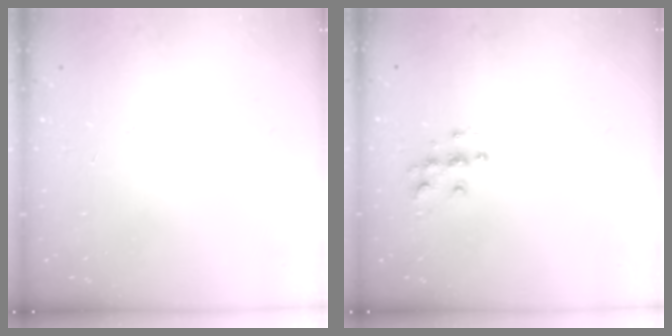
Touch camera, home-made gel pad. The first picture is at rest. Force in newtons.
{"total": 5.7, "press": 5.7, "slide": 0.4}